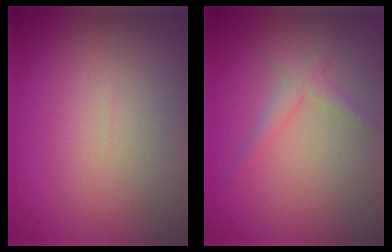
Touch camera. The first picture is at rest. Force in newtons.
{"total": 1.8, "press": 1.8, "slide": 0.1}